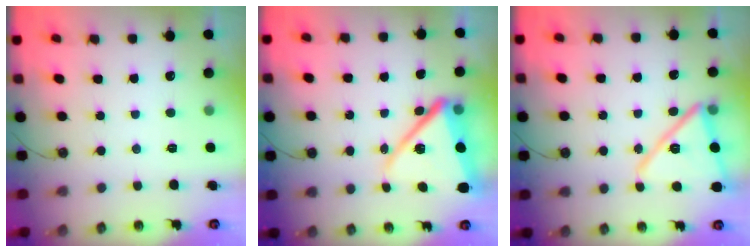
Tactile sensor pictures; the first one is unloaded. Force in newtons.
{"total": 16.8, "press": 16.8, "slide": 1.5}
{"total": 15.0, "press": 15.0, "slide": 1.4}